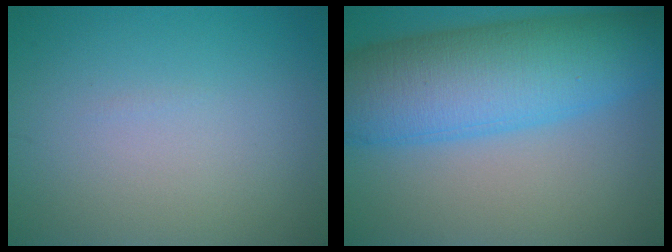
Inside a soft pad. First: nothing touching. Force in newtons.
{"total": 11.7, "press": 11.7, "slide": 0.2}